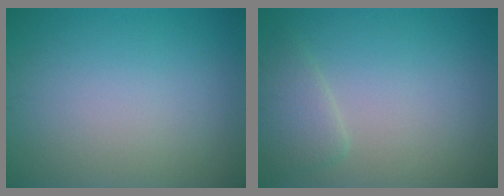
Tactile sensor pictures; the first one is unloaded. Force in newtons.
{"total": 2.2, "press": 2.1, "slide": 0.3}